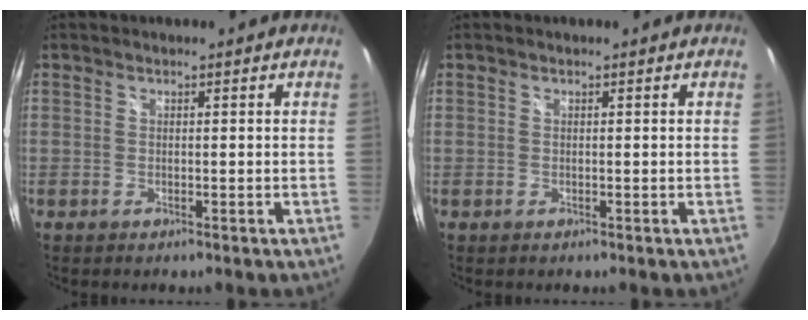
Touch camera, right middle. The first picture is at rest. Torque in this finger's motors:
{"motor_torque": [-0.06, 0.15, -0.03, 0.00]}